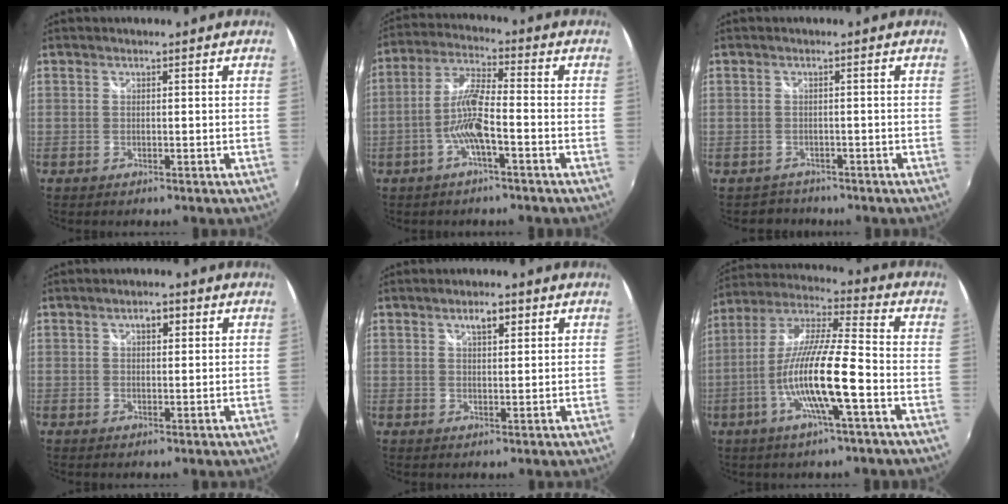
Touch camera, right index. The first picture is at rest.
{"total": 8.0, "force": [-3.0, 1.0, 7.4], "torque": [-0.159, 0.007, -0.056]}
{"total": 2.5, "force": [-1.8, 1.7, -0.5], "torque": [0.004, 0.008, -0.029]}
{"total": 2.6, "force": [1.0, 1.4, 1.9], "torque": [-0.027, 0.009, 0.014]}
{"total": 3.5, "force": [1.9, 1.5, 2.5], "torque": [-0.038, 0.008, 0.031]}
{"total": 15.0, "force": [-5.1, 1.3, 14.1], "torque": [-0.268, -0.007, -0.099]}